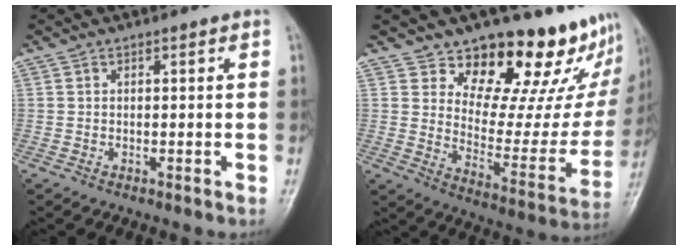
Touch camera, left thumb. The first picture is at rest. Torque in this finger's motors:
{"motor_torque": [0.63, 0.40, 0.83, -1.70, 0.19]}